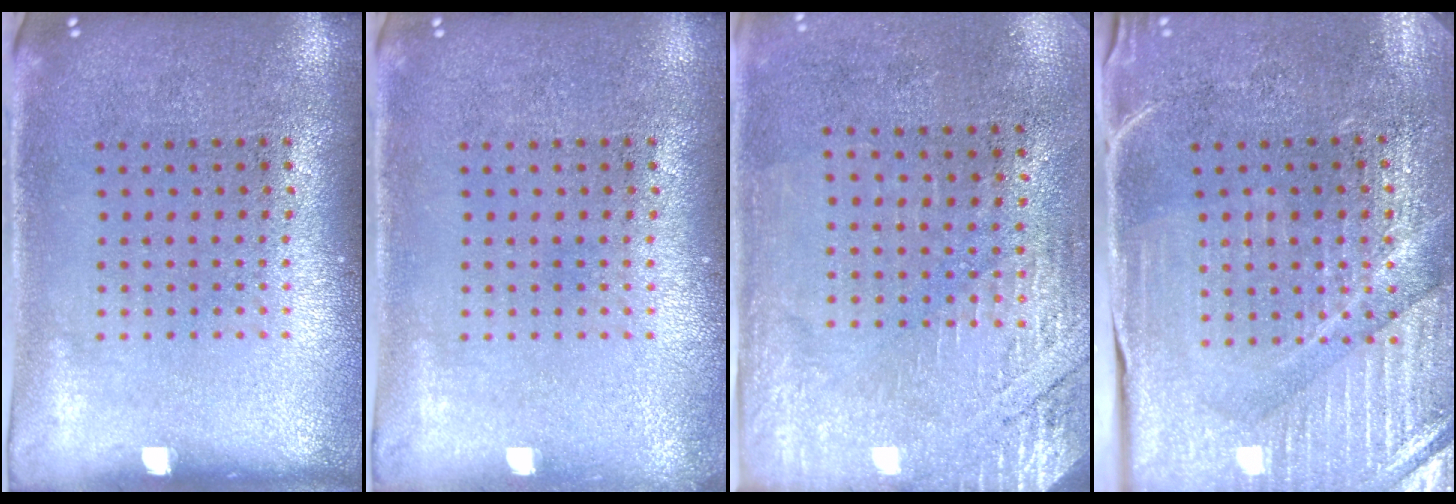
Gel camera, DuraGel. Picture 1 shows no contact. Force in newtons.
{"total": 0.6, "press": 0.6, "slide": 0.1}
{"total": 2.8, "press": 2.5, "slide": 1.4}
{"total": 3.8, "press": 3.8, "slide": 0.5}